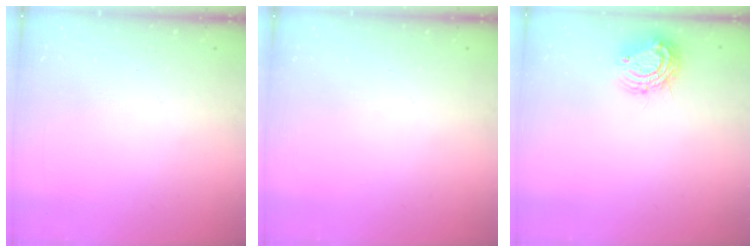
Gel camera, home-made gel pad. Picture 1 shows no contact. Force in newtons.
{"total": 0.0}
{"total": 10.2, "press": 10.2, "slide": 0.8}